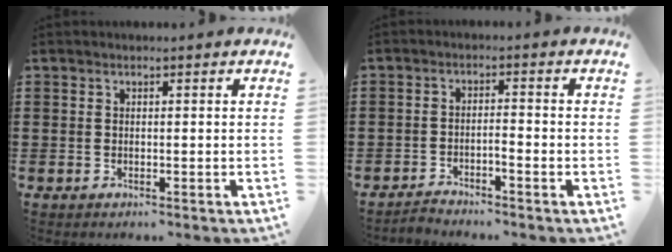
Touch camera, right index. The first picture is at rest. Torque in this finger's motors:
{"motor_torque": [-0.06, 0.32, -0.05, -0.01]}